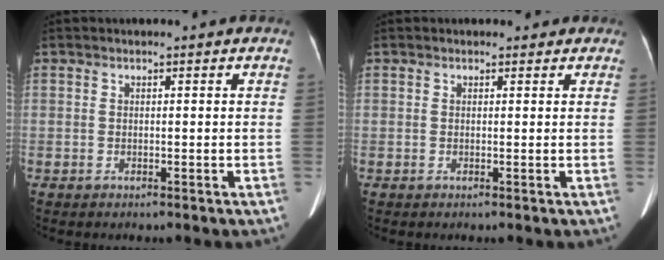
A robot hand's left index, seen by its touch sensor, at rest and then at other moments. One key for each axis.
{"total": 1.2, "fx": 0.9, "fy": 0.8, "fz": 0.1, "tx": 0.004, "ty": 0.005, "tz": 0.005}